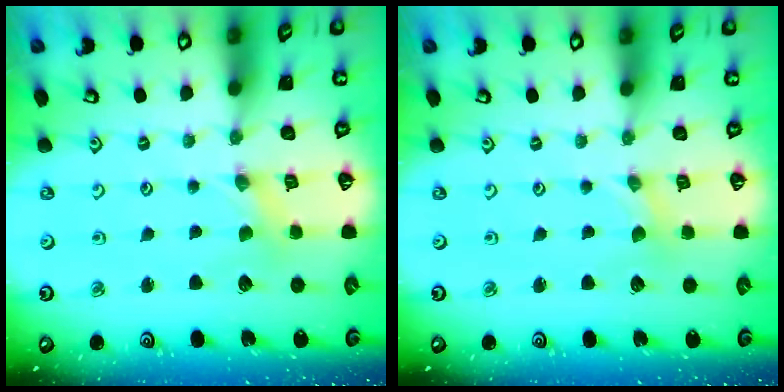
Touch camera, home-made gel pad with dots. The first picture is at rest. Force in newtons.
{"total": 0.0}